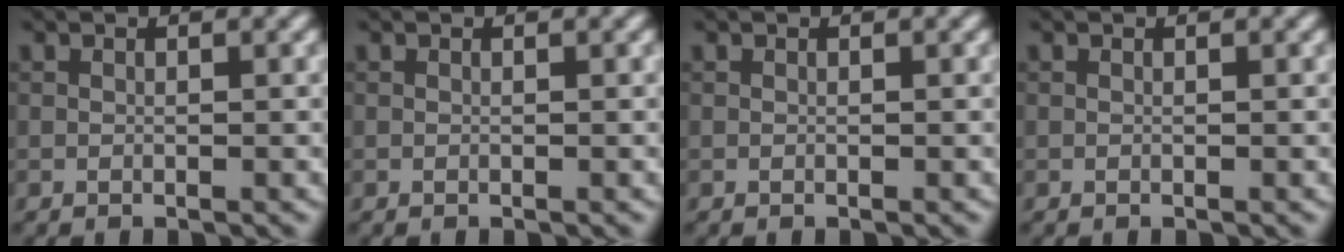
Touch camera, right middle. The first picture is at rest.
{"total": 0.0}
{"total": 0.0}
{"total": 0.0}